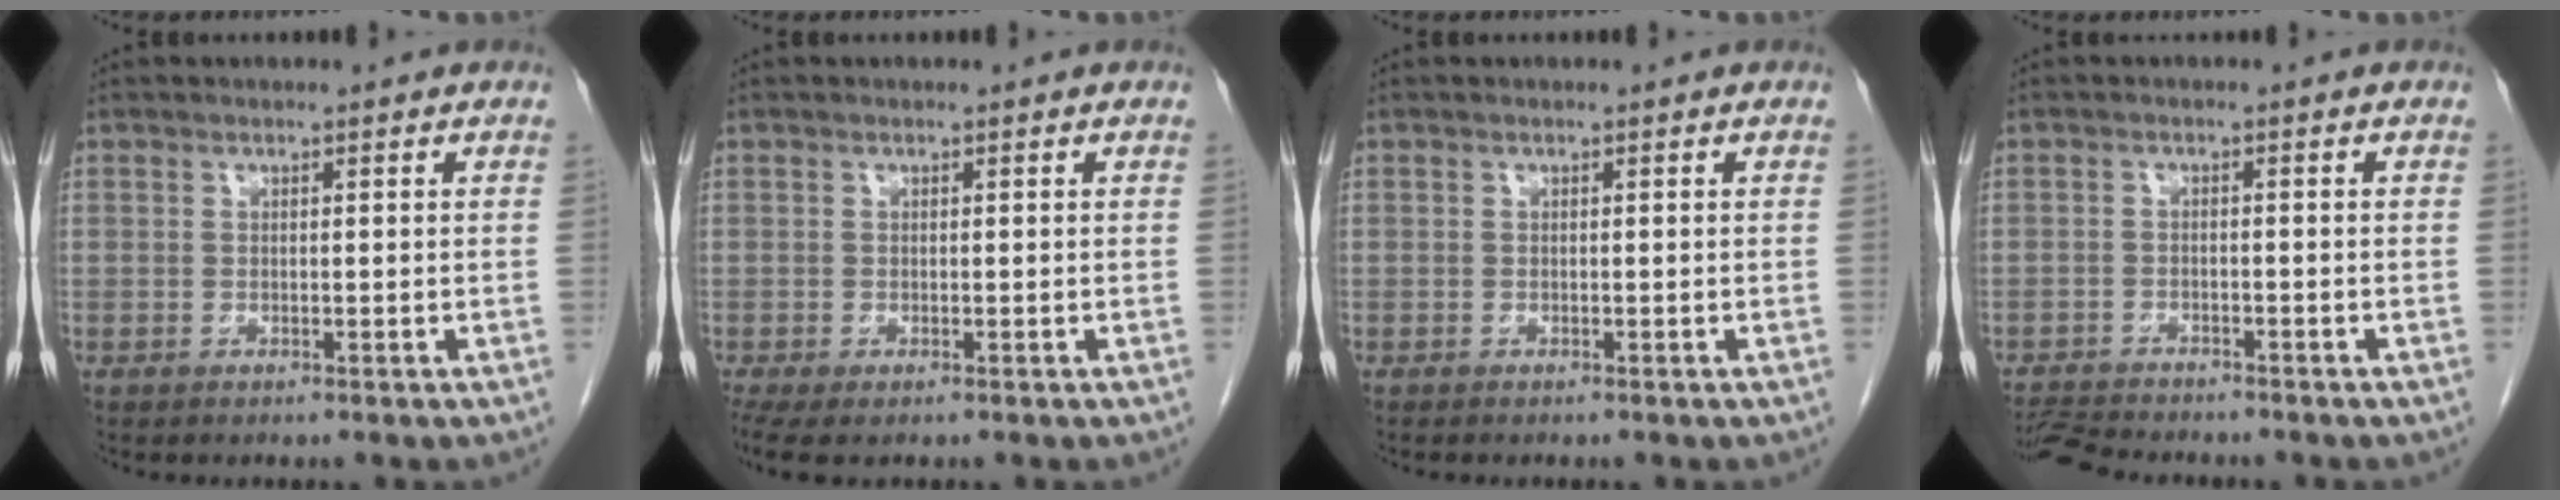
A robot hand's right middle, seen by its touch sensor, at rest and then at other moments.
{"total": 4.0, "force": [-2.5, 1.6, 2.7], "torque": [-0.052, -0.013, -0.041]}
{"total": 0.5, "force": [-0.4, 0.1, 0.2], "torque": [-0.002, -0.001, -0.004]}
{"total": 6.2, "force": [-5.9, 0.6, 1.6], "torque": [-0.024, -0.014, -0.096]}